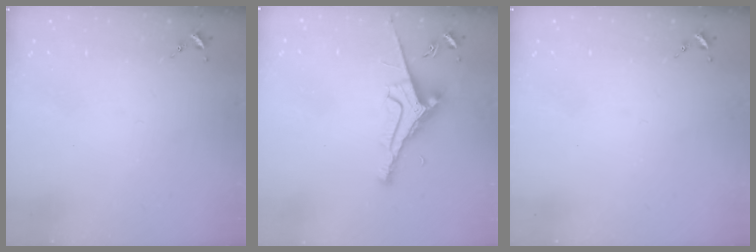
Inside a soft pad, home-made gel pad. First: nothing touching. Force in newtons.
{"total": 9.2, "press": 9.1, "slide": 1.3}
{"total": 0.0}